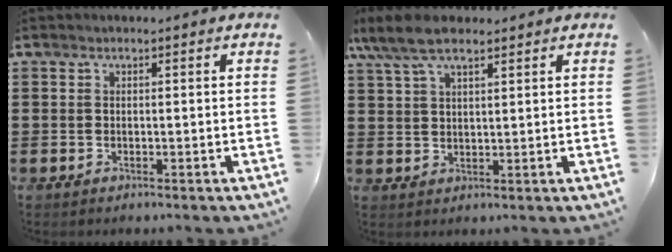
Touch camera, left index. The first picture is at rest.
{"total": 7.2, "force": [5.1, 2.4, 4.5], "torque": [-0.106, -0.004, 0.093]}